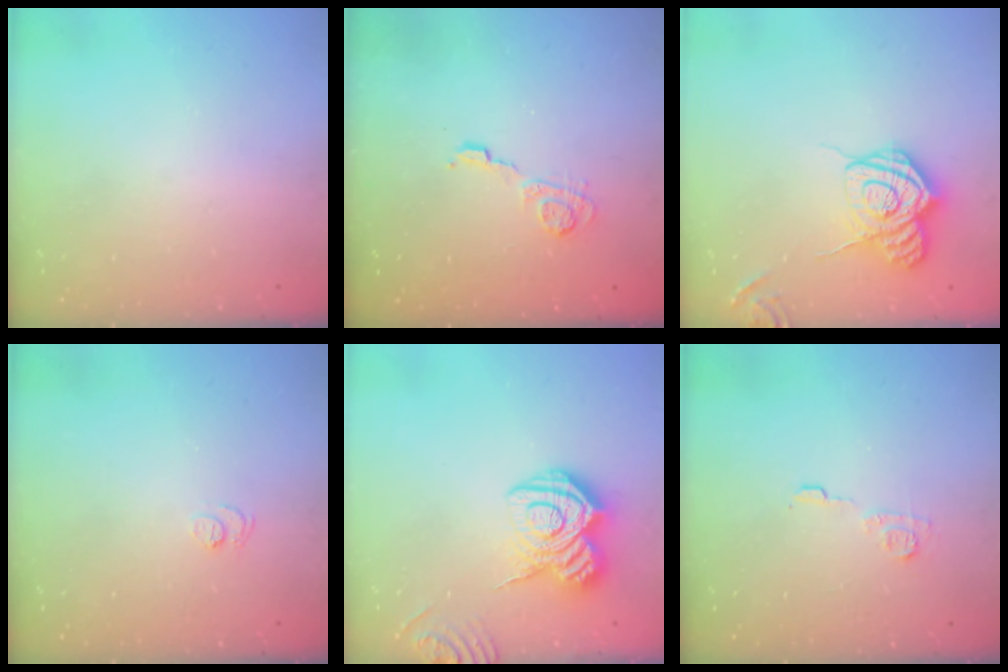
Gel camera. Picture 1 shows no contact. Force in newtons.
{"total": 4.9, "press": 4.9, "slide": 0.3}
{"total": 14.1, "press": 14.0, "slide": 1.3}
{"total": 4.8, "press": 4.8, "slide": 0.4}
{"total": 14.7, "press": 14.6, "slide": 1.0}
{"total": 6.2, "press": 6.2, "slide": 0.5}